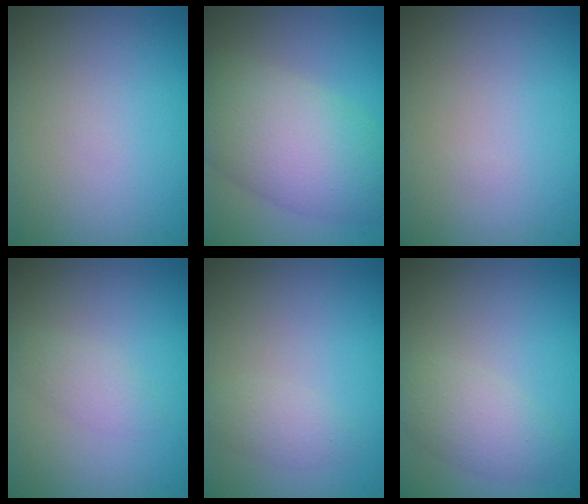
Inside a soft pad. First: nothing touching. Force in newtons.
{"total": 8.3, "press": 8.3, "slide": 0.4}
{"total": 0.0}
{"total": 1.4, "press": 1.4, "slide": 0.0}
{"total": 1.5, "press": 1.5, "slide": 0.2}
{"total": 3.1, "press": 3.1, "slide": 0.1}